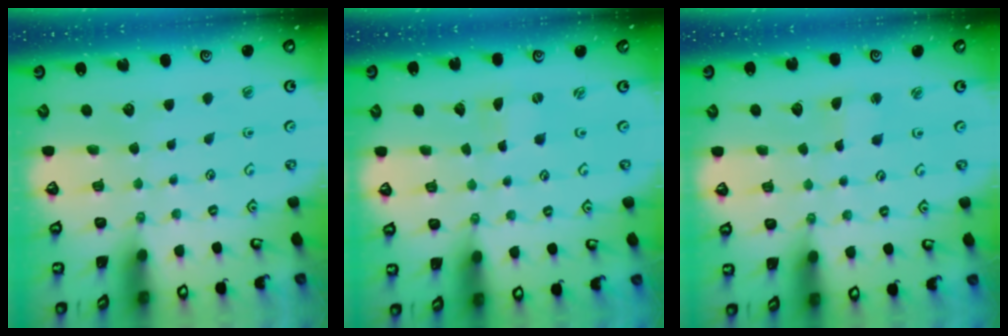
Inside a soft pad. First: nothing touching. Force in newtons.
{"total": 0.0}
{"total": 2.1, "press": 2.1, "slide": 0.4}